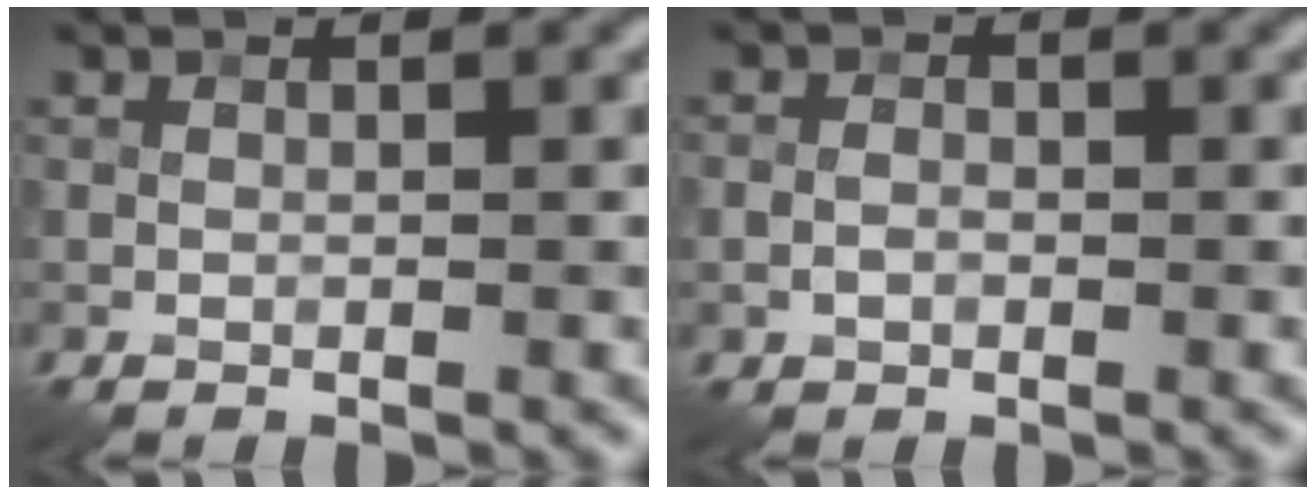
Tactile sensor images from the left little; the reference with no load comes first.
{"total": 1.2, "force": [-0.3, 0.9, 0.7], "torque": [-0.012, 0.001, -0.009]}